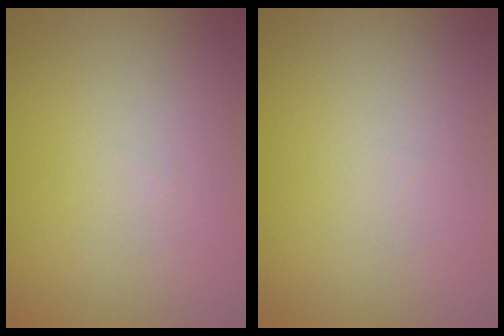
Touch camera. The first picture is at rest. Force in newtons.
{"total": 0.0}